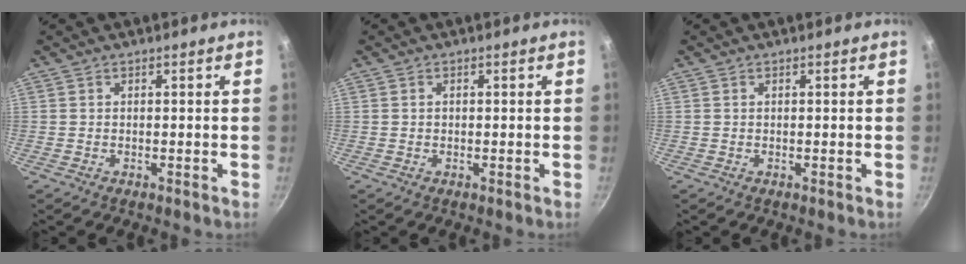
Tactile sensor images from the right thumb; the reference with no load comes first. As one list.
[{"total": 0.6, "force": [0.0, 0.5, 0.3], "torque": [-0.004, 0.004, 0.001]}, {"total": 0.0}]